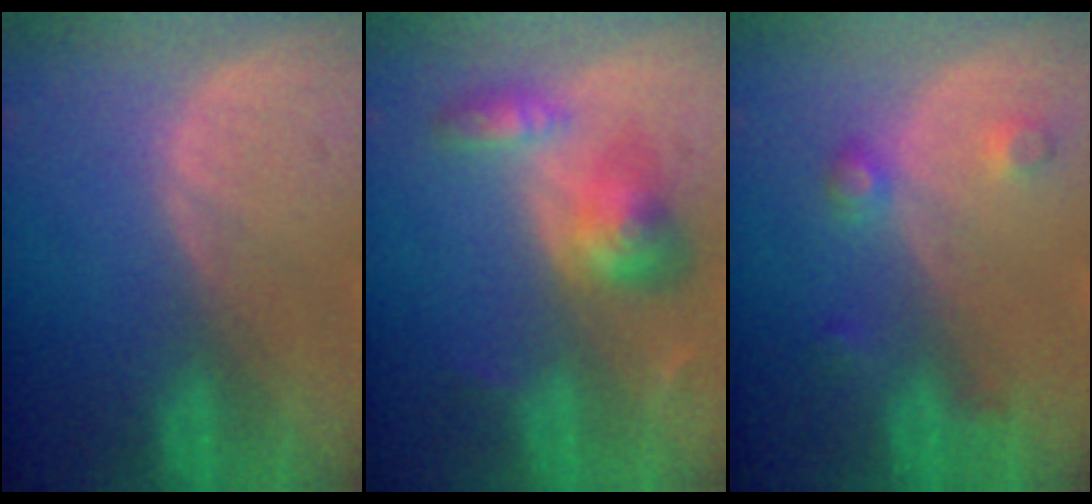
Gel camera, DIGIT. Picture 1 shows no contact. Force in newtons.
{"total": 5.8, "press": 5.8, "slide": 0.2}
{"total": 3.5, "press": 3.3, "slide": 1.3}